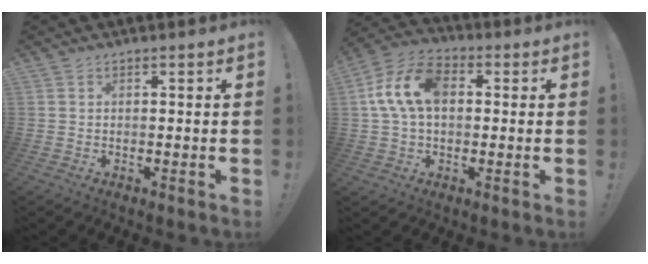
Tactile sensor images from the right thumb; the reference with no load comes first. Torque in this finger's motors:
{"motor_torque": [0.09, 0.73, 0.07, 0.06, 0.08]}